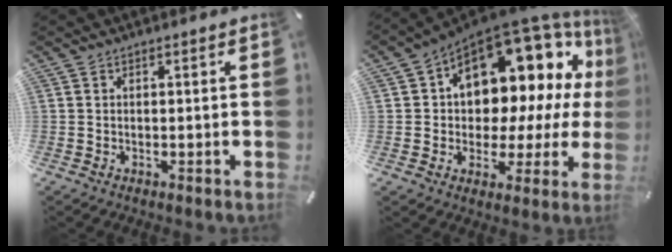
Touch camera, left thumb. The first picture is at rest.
{"total": 17.9, "force": [7.7, 11.1, 11.7], "torque": [-0.158, -0.076, 0.128]}